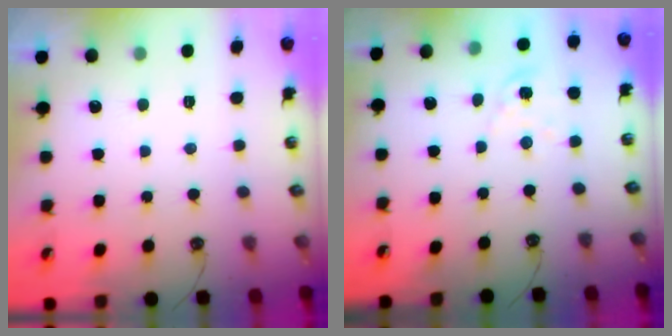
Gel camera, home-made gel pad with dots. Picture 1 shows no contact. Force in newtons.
{"total": 2.9, "press": 2.9, "slide": 0.3}